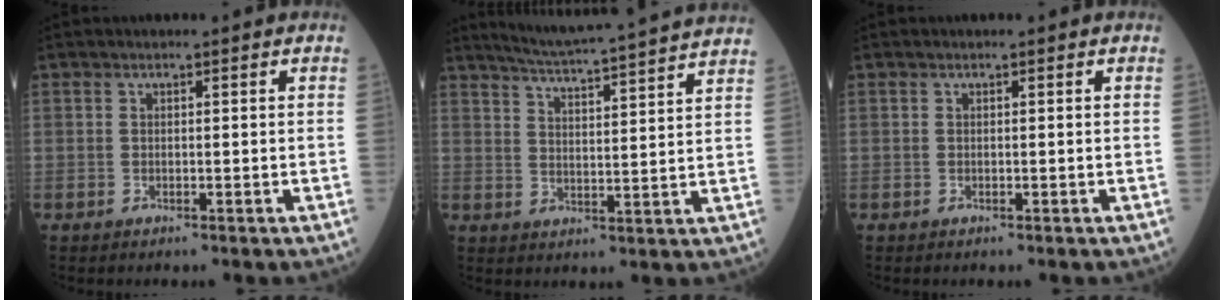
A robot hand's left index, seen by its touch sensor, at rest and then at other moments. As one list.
[{"total": 17.9, "force": [16.6, -1.2, 6.5], "torque": [-0.117, -0.021, 0.221]}, {"total": 0.0}]